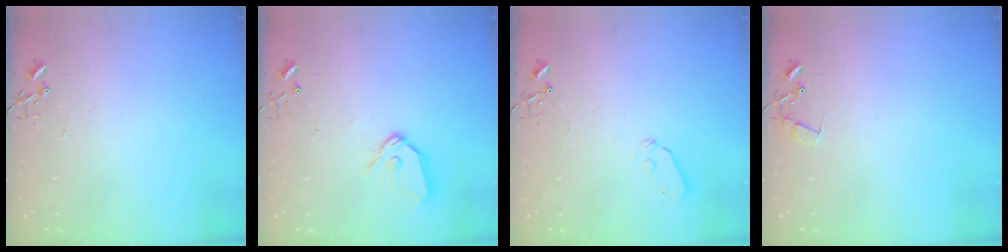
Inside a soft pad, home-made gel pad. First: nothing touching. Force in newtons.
{"total": 9.9, "press": 9.8, "slide": 1.2}
{"total": 4.5, "press": 4.4, "slide": 0.7}
{"total": 7.1, "press": 7.1, "slide": 0.5}